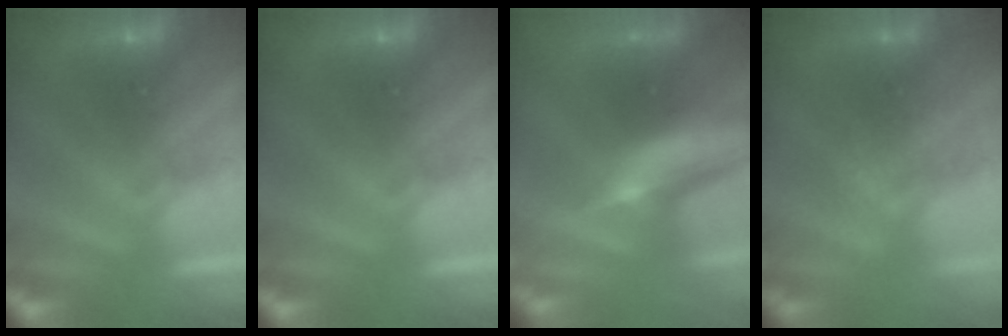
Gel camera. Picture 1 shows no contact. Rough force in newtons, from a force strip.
{"total": 0.0}
{"total": 8.0}
{"total": 4.3}